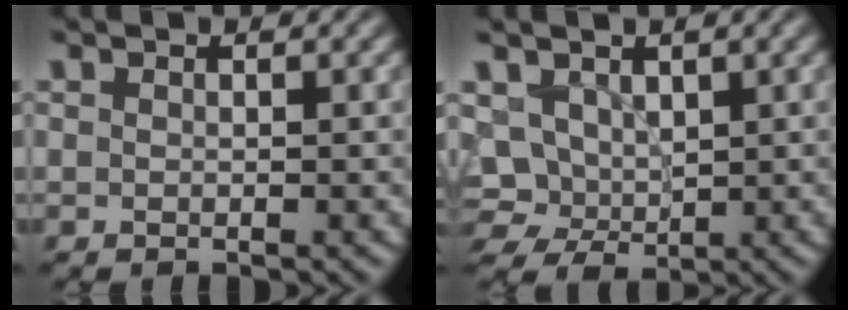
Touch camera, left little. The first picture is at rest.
{"total": 4.2, "force": [0.6, 3.5, 2.3], "torque": [-0.036, 0.001, 0.012]}